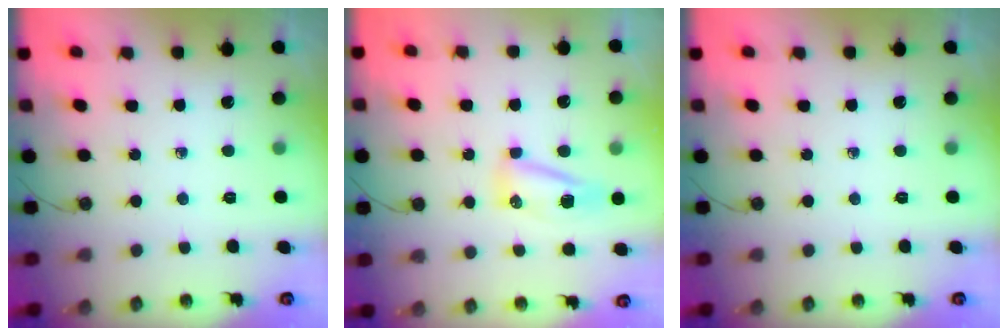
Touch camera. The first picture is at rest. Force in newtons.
{"total": 7.0, "press": 7.0, "slide": 0.6}
{"total": 0.0}